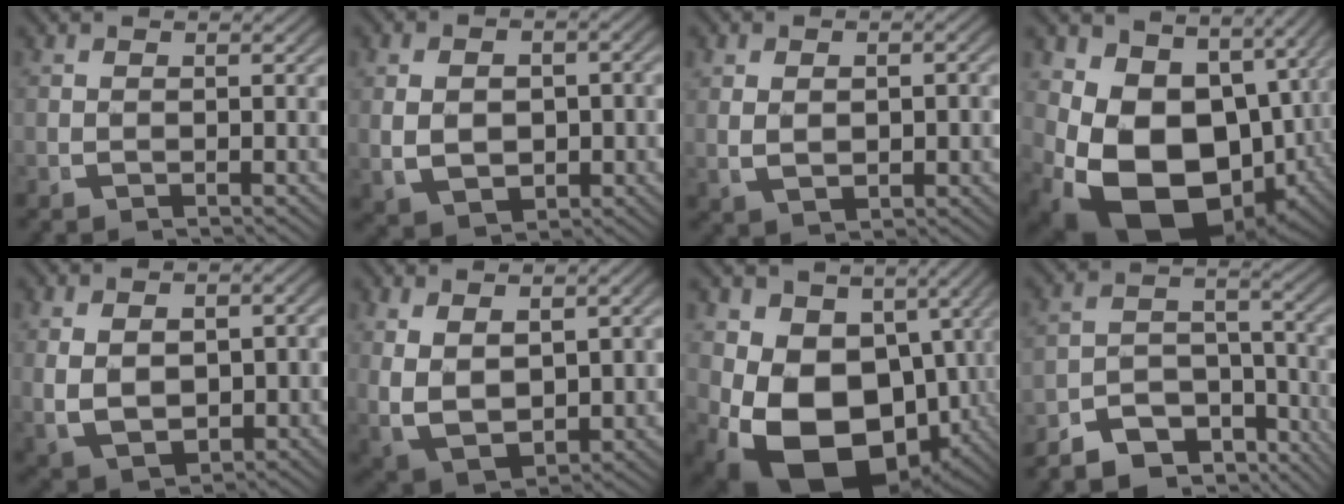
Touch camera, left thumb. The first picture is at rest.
{"total": 5.8, "force": [-0.6, 4.2, 3.9], "torque": [-0.081, -0.026, 0.009]}
{"total": 2.9, "force": [0.1, 1.8, 2.3], "torque": [-0.046, -0.013, 0.018]}
{"total": 16.7, "force": [-2.5, 11.7, 11.7], "torque": [-0.248, -0.081, -0.006]}
{"total": 7.1, "force": [-0.4, 5.1, 4.9], "torque": [-0.116, -0.031, 0.018]}
{"total": 8.6, "force": [-0.3, 6.4, 5.7], "torque": [-0.148, -0.037, 0.018]}
{"total": 16.5, "force": [-3.2, 11.8, 11.0], "torque": [-0.236, -0.085, -0.017]}
{"total": 9.5, "force": [-6.4, 5.6, 4.3], "torque": [-0.079, -0.041, -0.095]}